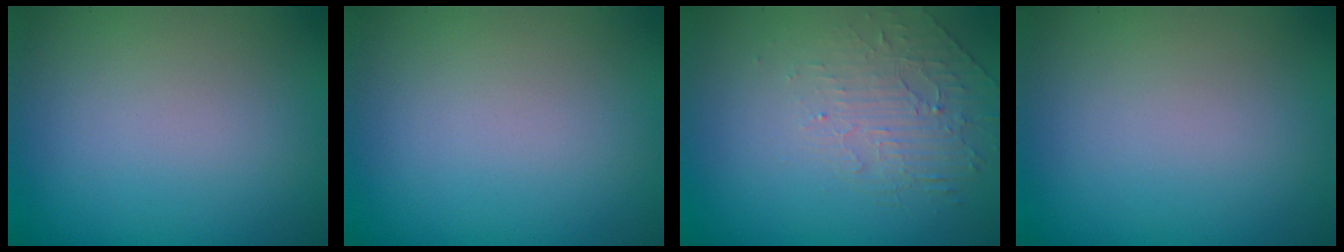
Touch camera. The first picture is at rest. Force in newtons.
{"total": 0.0}
{"total": 2.1, "press": 1.2, "slide": 1.7}
{"total": 0.0}